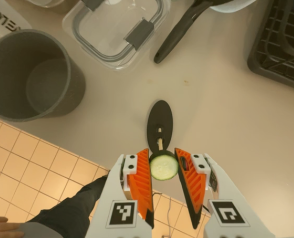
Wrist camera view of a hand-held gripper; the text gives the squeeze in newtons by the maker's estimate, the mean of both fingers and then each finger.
{"total": 7.5, "left": 7.0, "right": 8.0}